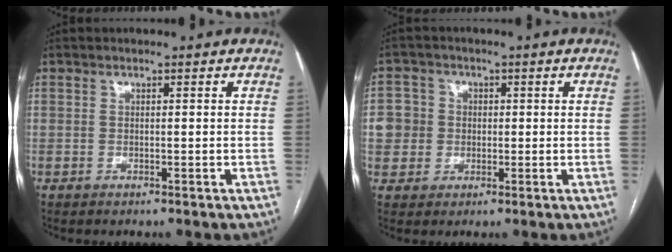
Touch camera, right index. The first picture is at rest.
{"total": 5.5, "force": [0.1, 5.5, 1.0], "torque": [-0.021, 0.017, 0.004]}